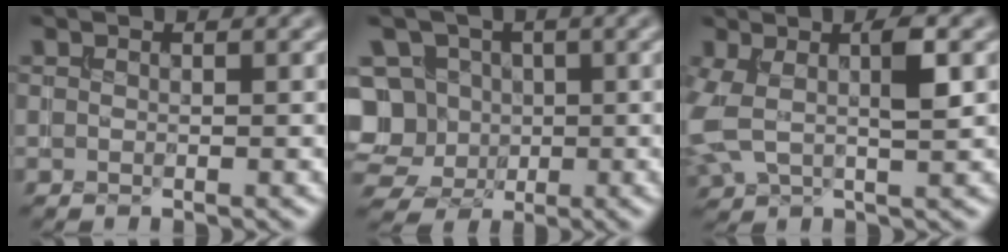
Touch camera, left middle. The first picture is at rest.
{"total": 10.9, "force": [0.4, 9.8, 4.7], "torque": [-0.094, 0.029, -0.026]}
{"total": 4.9, "force": [0.6, 2.1, 4.4], "torque": [-0.104, 0.003, 0.011]}